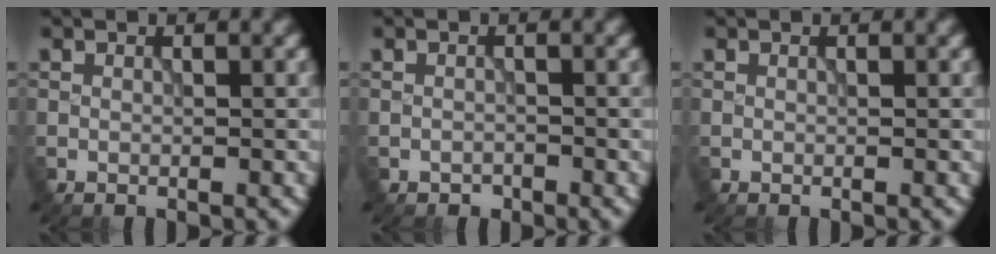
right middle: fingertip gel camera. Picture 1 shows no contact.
{"total": 0.7, "force": [-0.5, 0.5, 0.1], "torque": [0.000, -0.004, -0.009]}
{"total": 0.0}